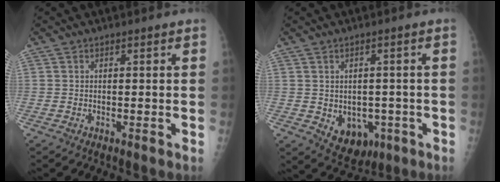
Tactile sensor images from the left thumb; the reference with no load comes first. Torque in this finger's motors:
{"motor_torque": [-0.01, 0.24, 0.28, -0.14, 0.00]}